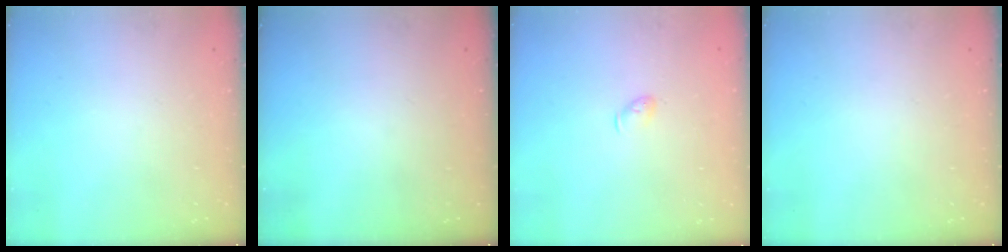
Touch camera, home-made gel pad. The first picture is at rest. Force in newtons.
{"total": 0.0}
{"total": 3.6, "press": 3.5, "slide": 0.7}
{"total": 0.0}